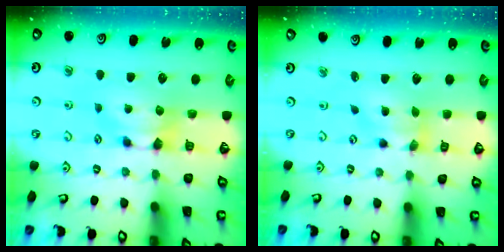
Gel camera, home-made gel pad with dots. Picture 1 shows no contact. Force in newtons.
{"total": 2.3, "press": 2.0, "slide": 1.2}